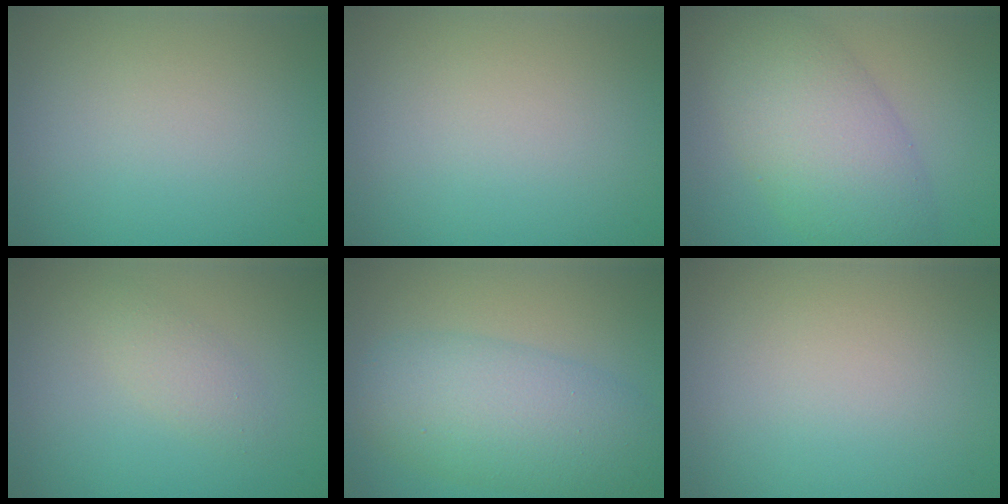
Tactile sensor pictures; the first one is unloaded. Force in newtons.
{"total": 0.0}
{"total": 7.6, "press": 7.6, "slide": 0.2}
{"total": 1.6, "press": 1.6, "slide": 0.1}
{"total": 6.9, "press": 6.9, "slide": 0.1}
{"total": 0.0}